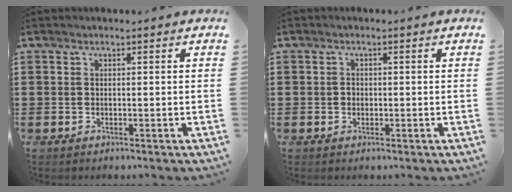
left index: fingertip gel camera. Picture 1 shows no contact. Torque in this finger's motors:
{"motor_torque": [0.28, 0.20, 0.19, 0.00]}